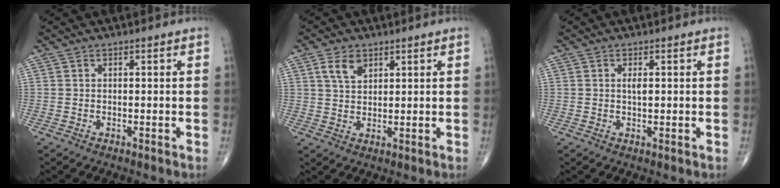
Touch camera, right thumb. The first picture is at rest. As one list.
[{"total": 4.6, "force": [2.4, 2.8, 2.7], "torque": [-0.041, -0.009, 0.047]}, {"total": 1.8, "force": [0.3, 0.7, 1.6], "torque": [-0.027, -0.001, 0.004]}]